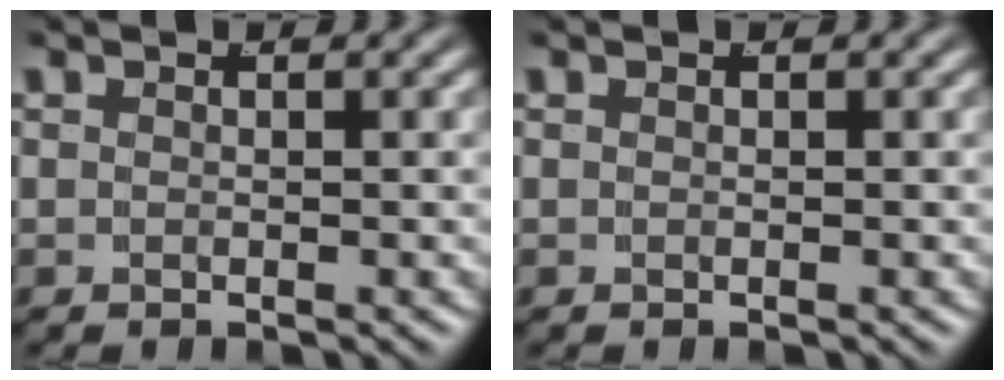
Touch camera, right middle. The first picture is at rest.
{"total": 0.0}